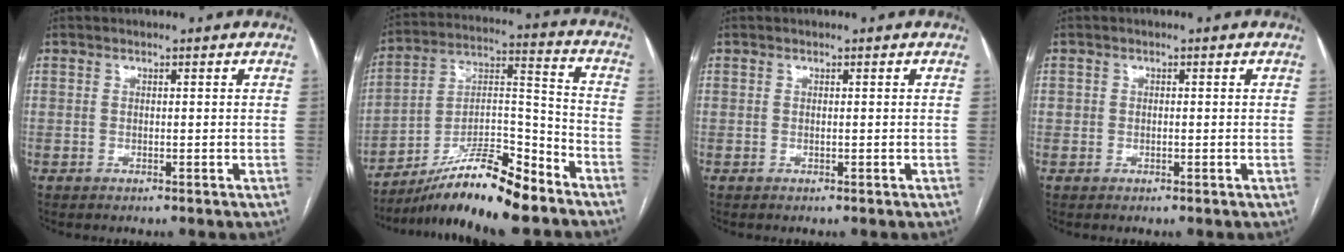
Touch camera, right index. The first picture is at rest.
{"total": 15.2, "force": [-12.2, 1.8, 8.9], "torque": [-0.153, 0.013, -0.208]}
{"total": 0.0}
{"total": 0.6, "force": [-0.1, 0.6, 0.2], "torque": [-0.001, 0.005, -0.002]}